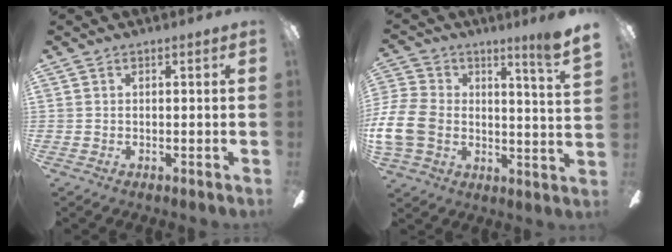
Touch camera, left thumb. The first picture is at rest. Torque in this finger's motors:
{"motor_torque": [0.99, 1.33, 1.83, -0.94, 0.20]}